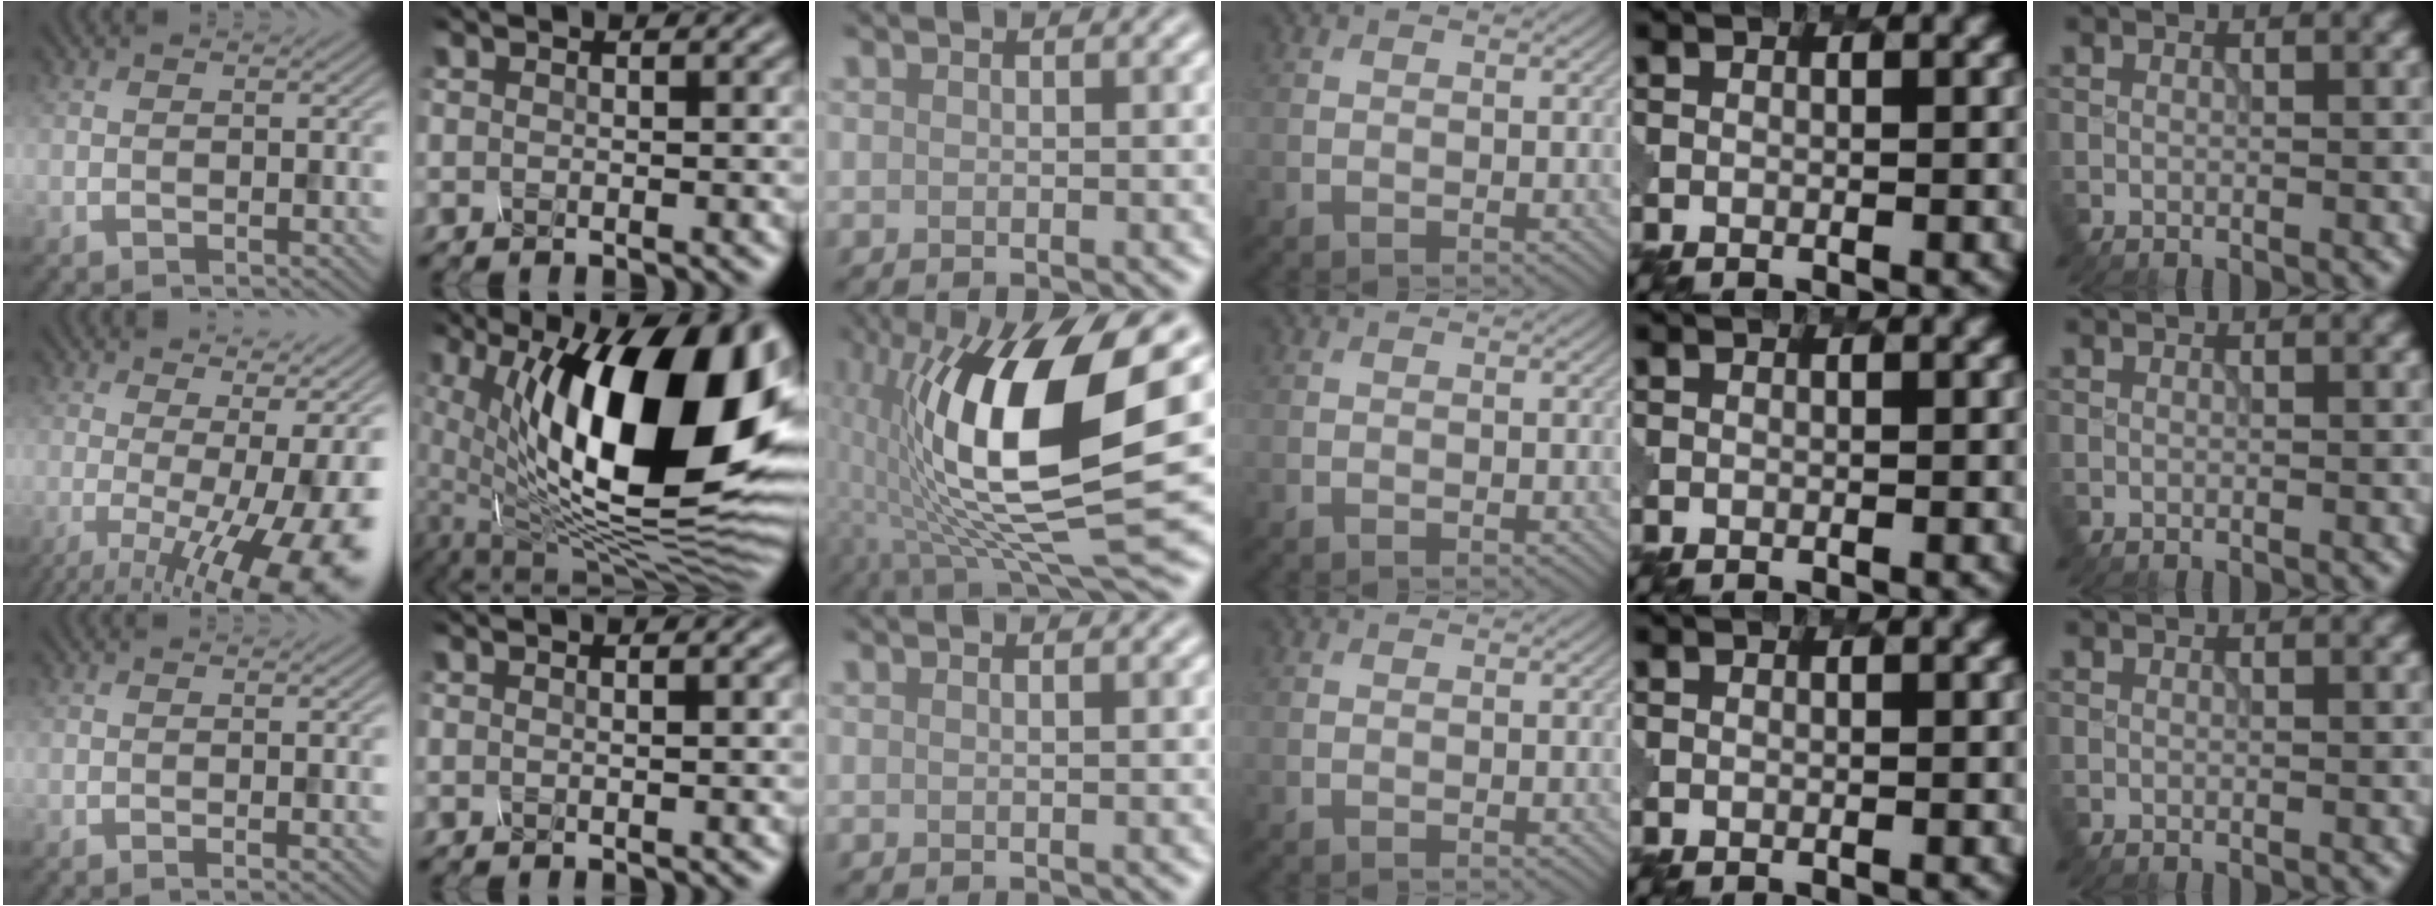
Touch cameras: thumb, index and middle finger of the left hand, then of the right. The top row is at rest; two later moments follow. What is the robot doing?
{"motion": "pour", "object": "mug"}